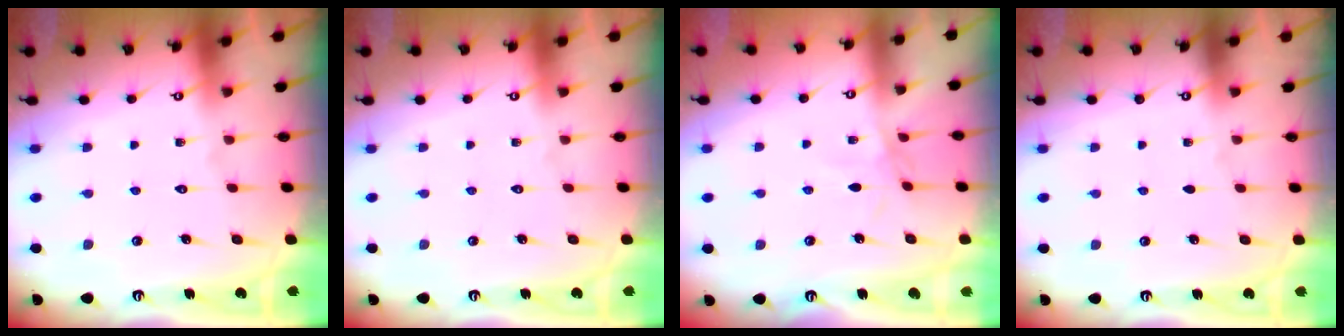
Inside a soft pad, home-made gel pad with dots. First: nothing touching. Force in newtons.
{"total": 0.0}
{"total": 2.2, "press": 2.1, "slide": 0.3}
{"total": 0.0}